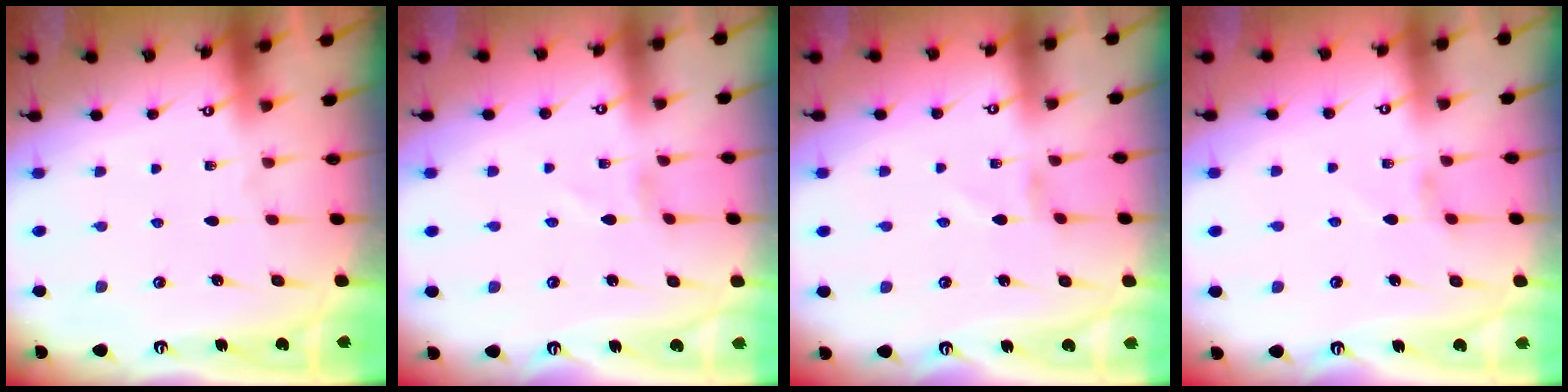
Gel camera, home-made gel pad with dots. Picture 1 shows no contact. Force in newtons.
{"total": 1.2, "press": 1.2, "slide": 0.1}
{"total": 0.8, "press": 0.8, "slide": 0.1}
{"total": 1.7, "press": 1.7, "slide": 0.3}